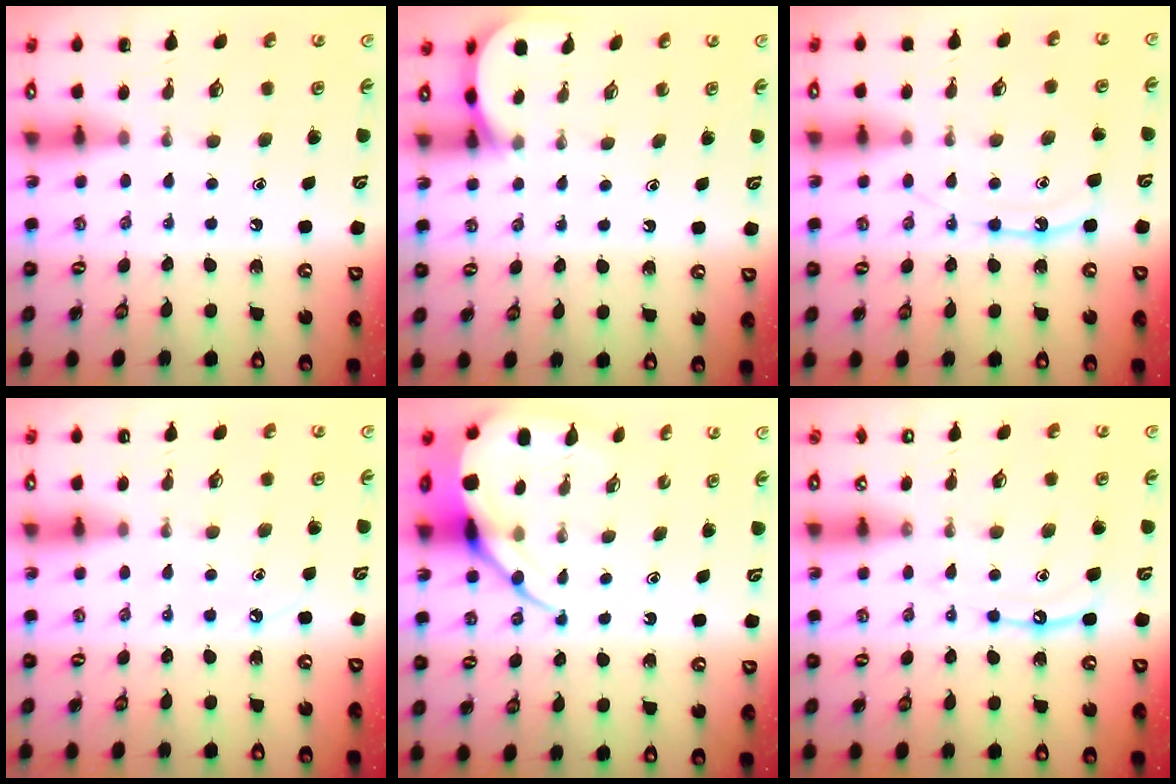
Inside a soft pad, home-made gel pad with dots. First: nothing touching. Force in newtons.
{"total": 2.5, "press": 2.5, "slide": 0.3}
{"total": 10.7, "press": 10.7, "slide": 0.4}
{"total": 3.3, "press": 3.2, "slide": 0.4}
{"total": 10.0, "press": 10.0, "slide": 0.6}
{"total": 9.2, "press": 9.2, "slide": 0.8}